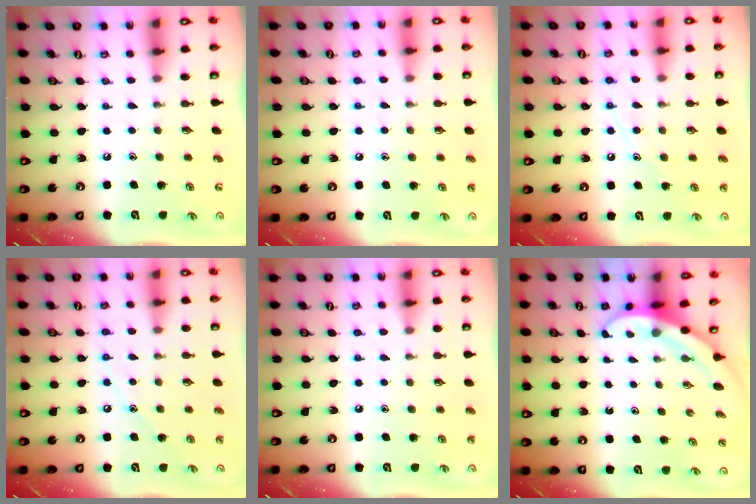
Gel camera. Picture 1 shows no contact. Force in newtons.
{"total": 4.4, "press": 4.4, "slide": 0.4}
{"total": 8.9, "press": 8.9, "slide": 0.7}
{"total": 6.5, "press": 6.5, "slide": 0.3}
{"total": 3.2, "press": 3.2, "slide": 0.3}
{"total": 3.9, "press": 3.9, "slide": 0.2}